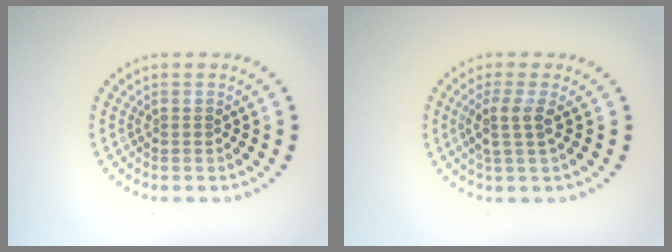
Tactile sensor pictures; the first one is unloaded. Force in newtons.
{"total": 2.4, "press": 1.9, "slide": 1.4}